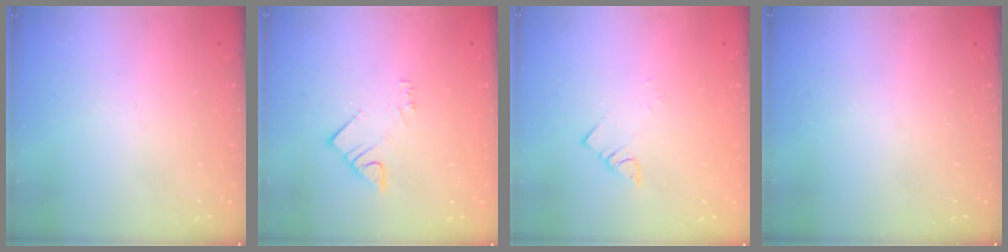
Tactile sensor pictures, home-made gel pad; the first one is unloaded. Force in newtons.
{"total": 3.1, "press": 3.0, "slide": 0.4}
{"total": 1.9, "press": 1.9, "slide": 0.1}
{"total": 0.0}